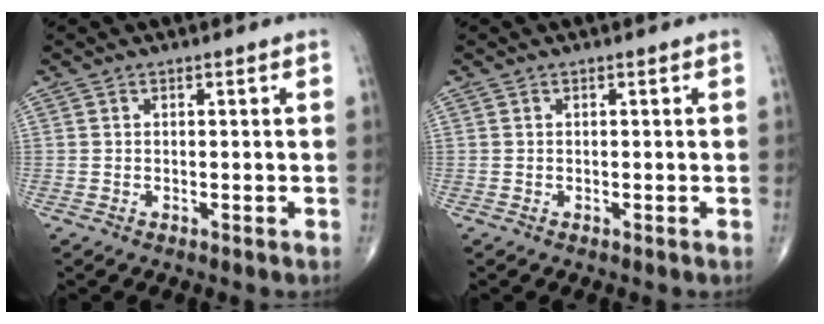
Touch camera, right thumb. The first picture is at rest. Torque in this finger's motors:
{"motor_torque": [0.00, 0.00, -0.02, -0.02, 0.01]}